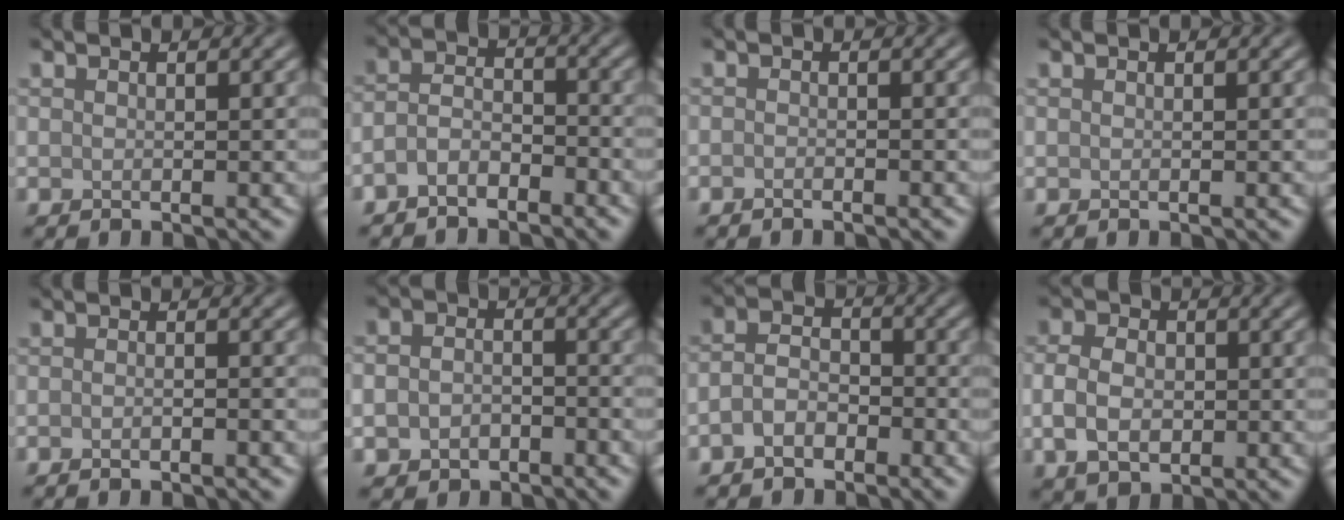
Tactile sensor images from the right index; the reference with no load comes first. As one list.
[{"total": 2.9, "force": [-2.0, 1.5, 1.5], "torque": [-0.032, 0.006, -0.049]}, {"total": 0.7, "force": [-0.6, 0.1, 0.3], "torque": [-0.004, -0.001, -0.011]}, {"total": 0.0}, {"total": 1.7, "force": [-0.9, 0.5, 1.3], "torque": [-0.009, 0.005, -0.019]}, {"total": 3.9, "force": [-1.8, 2.9, 1.9], "torque": [-0.022, -0.007, -0.034]}, {"total": 3.2, "force": [-1.7, 2.0, 1.7], "torque": [-0.032, 0.008, -0.042]}, {"total": 4.9, "force": [-0.5, 3.6, 3.3], "torque": [-0.065, -0.003, -0.009]}]